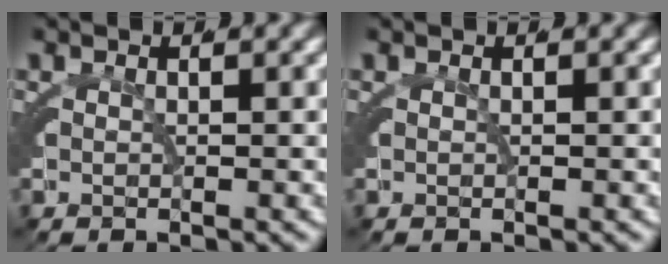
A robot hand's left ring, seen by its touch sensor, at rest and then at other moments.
{"total": 0.0}